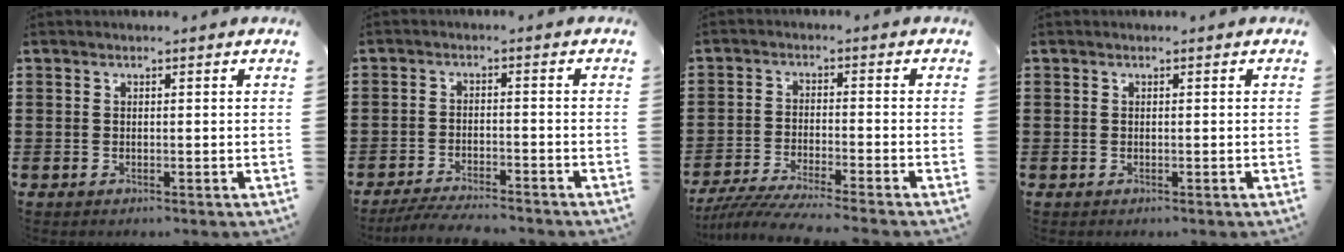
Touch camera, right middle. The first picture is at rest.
{"total": 4.2, "force": [-4.0, 0.1, 1.2], "torque": [-0.028, -0.006, -0.081]}
{"total": 4.8, "force": [-4.5, -0.4, 1.7], "torque": [-0.050, -0.023, -0.094]}
{"total": 0.0}